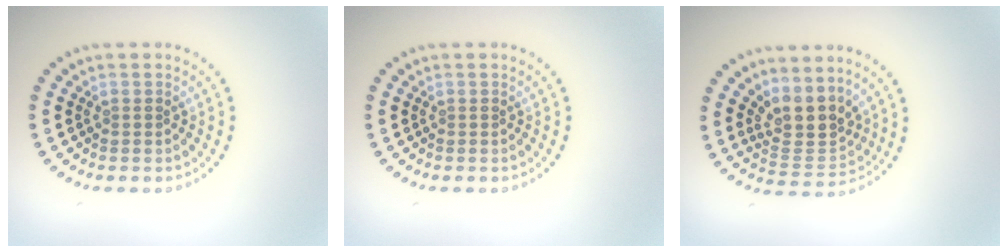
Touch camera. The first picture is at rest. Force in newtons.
{"total": 0.0}
{"total": 4.0, "press": 3.3, "slide": 2.3}